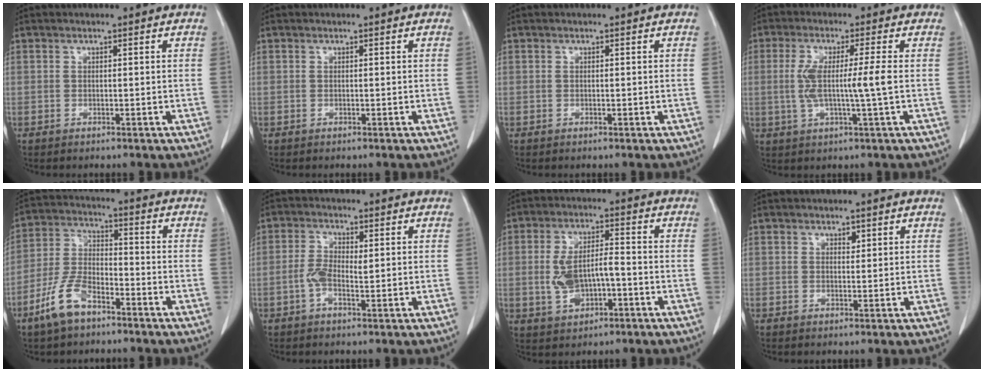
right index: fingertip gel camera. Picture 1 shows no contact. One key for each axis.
{"total": 0.0}
{"total": 0.0}
{"total": 7.9, "fx": -0.2, "fy": -0.3, "fz": 7.9, "tx": -0.158, "ty": 0.002, "tz": -0.005}
{"total": 8.8, "fx": -5.6, "fy": 3.8, "fz": 5.6, "tx": -0.134, "ty": 0.002, "tz": -0.111}
{"total": 3.9, "fx": -0.3, "fy": 1.5, "fz": 3.6, "tx": -0.081, "ty": 0.010, "tz": -0.008}
{"total": 7.4, "fx": -1.6, "fy": 3.5, "fz": 6.3, "tx": -0.130, "ty": 0.011, "tz": -0.020}
{"total": 0.8, "fx": 0.5, "fy": 0.5, "fz": 0.5, "tx": -0.004, "ty": -0.004, "tz": 0.007}